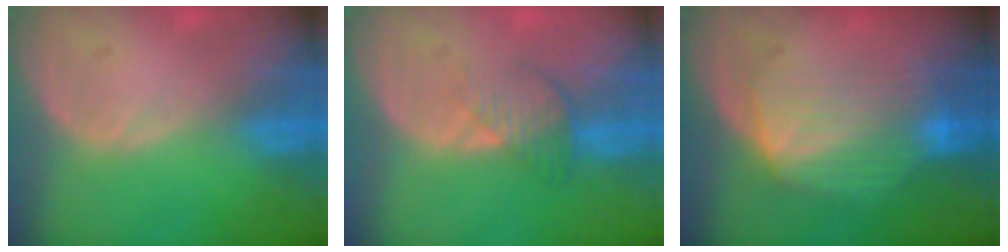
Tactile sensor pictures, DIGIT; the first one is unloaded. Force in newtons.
{"total": 4.3, "press": 3.7, "slide": 2.1}
{"total": 7.3, "press": 7.2, "slide": 1.4}